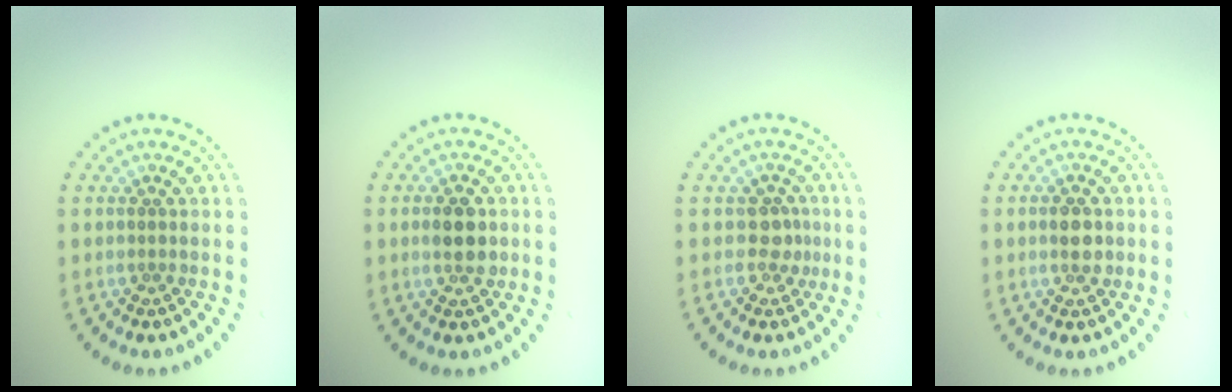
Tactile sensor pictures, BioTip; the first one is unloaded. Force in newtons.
{"total": 2.9, "press": 2.9, "slide": 0.2}
{"total": 1.8, "press": 1.5, "slide": 1.0}
{"total": 2.4, "press": 2.4, "slide": 0.0}